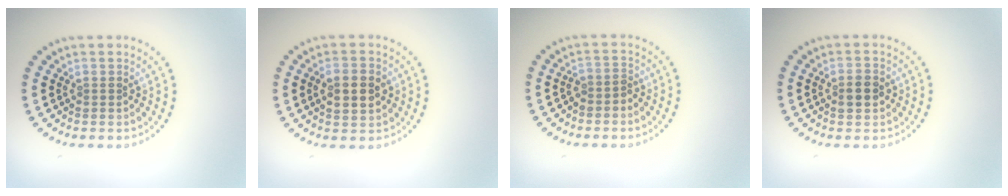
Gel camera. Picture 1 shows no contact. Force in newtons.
{"total": 4.1, "press": 4.1, "slide": 0.1}
{"total": 1.6, "press": 1.2, "slide": 1.1}
{"total": 2.4, "press": 2.4, "slide": 0.2}